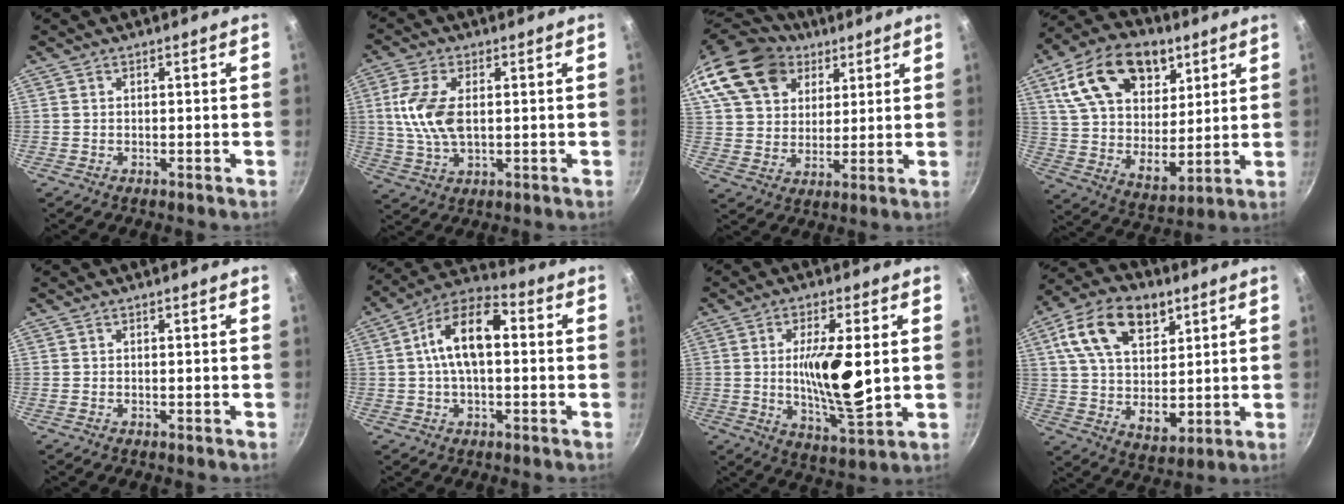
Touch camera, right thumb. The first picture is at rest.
{"total": 9.5, "force": [1.1, 5.1, 8.0], "torque": [-0.160, 0.000, 0.022]}
{"total": 22.0, "force": [11.7, 15.7, 10.1], "torque": [-0.206, 0.015, 0.216]}
{"total": 23.5, "force": [10.6, 15.0, 14.6], "torque": [-0.219, -0.025, 0.186]}
{"total": 0.0}
{"total": 13.0, "force": [1.4, 6.8, 11.0], "torque": [-0.175, 0.035, 0.008]}
{"total": 13.8, "force": [0.9, 4.3, 13.1], "torque": [-0.217, -0.019, 0.020]}
{"total": 19.4, "force": [8.0, 12.4, 12.6], "torque": [-0.186, -0.017, 0.140]}